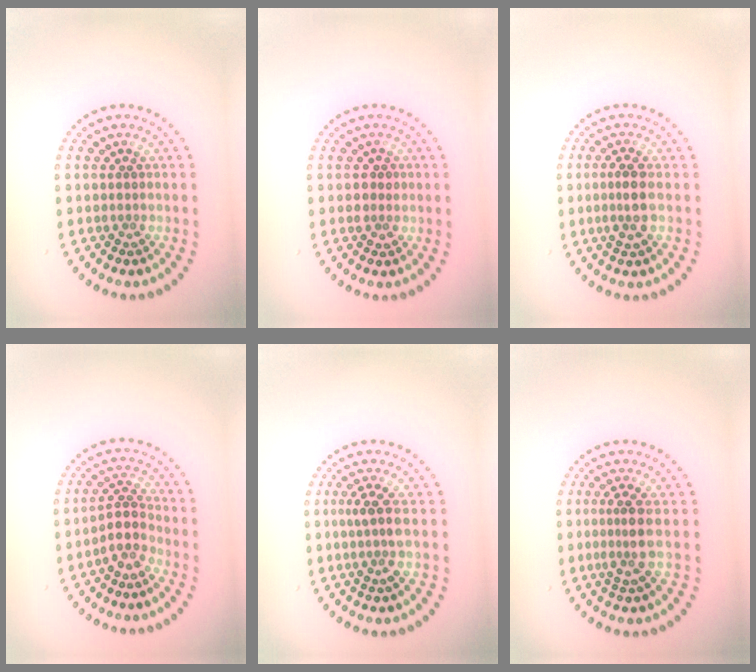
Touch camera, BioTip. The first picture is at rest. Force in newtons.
{"total": 1.3, "press": 1.3, "slide": 0.3}
{"total": 2.5, "press": 2.3, "slide": 1.0}
{"total": 2.6, "press": 2.0, "slide": 1.7}
{"total": 2.3, "press": 1.8, "slide": 1.6}
{"total": 2.5, "press": 1.9, "slide": 1.7}